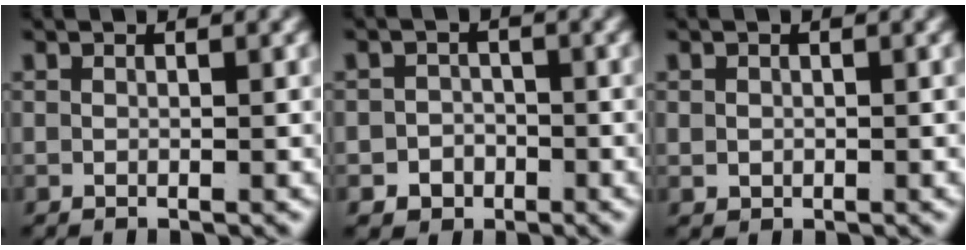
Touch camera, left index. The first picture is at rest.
{"total": 4.2, "force": [-2.1, 3.5, 0.7], "torque": [-0.004, -0.016, -0.035]}
{"total": 1.0, "force": [-0.1, 0.8, 0.5], "torque": [-0.020, -0.014, 0.009]}